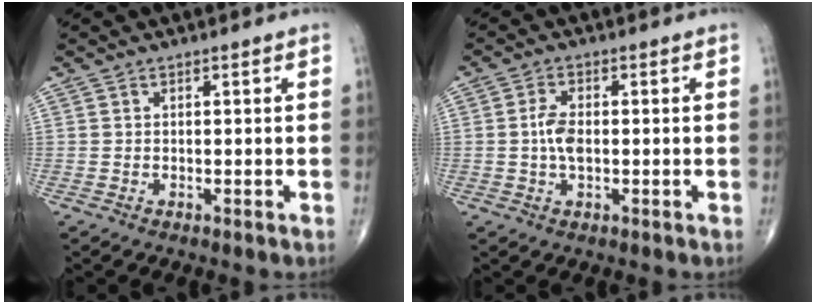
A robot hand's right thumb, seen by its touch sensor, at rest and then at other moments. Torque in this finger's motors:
{"motor_torque": [1.13, 1.03, 0.24, -0.40, 0.05]}